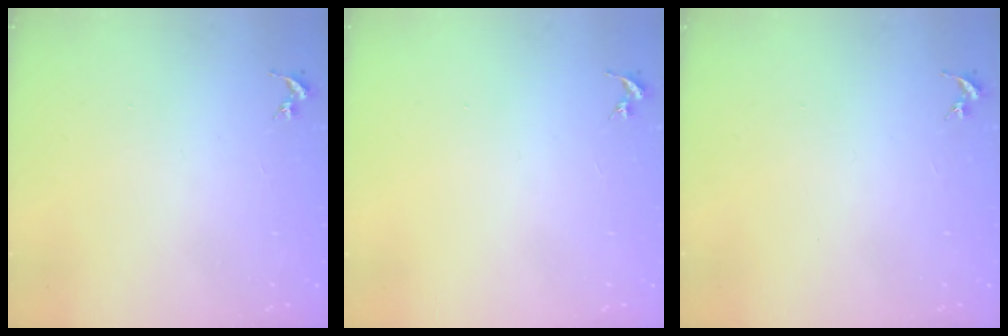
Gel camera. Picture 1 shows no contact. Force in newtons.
{"total": 0.0}
{"total": 0.0}